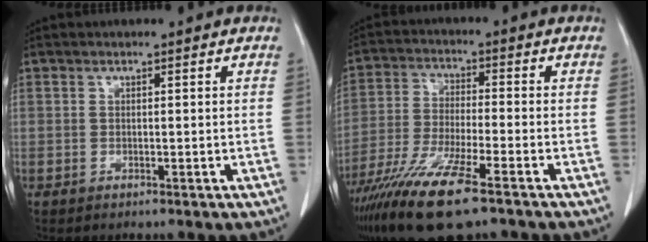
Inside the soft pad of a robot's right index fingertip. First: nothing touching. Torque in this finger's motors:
{"motor_torque": [1.28, -0.86, 0.94, 0.21]}